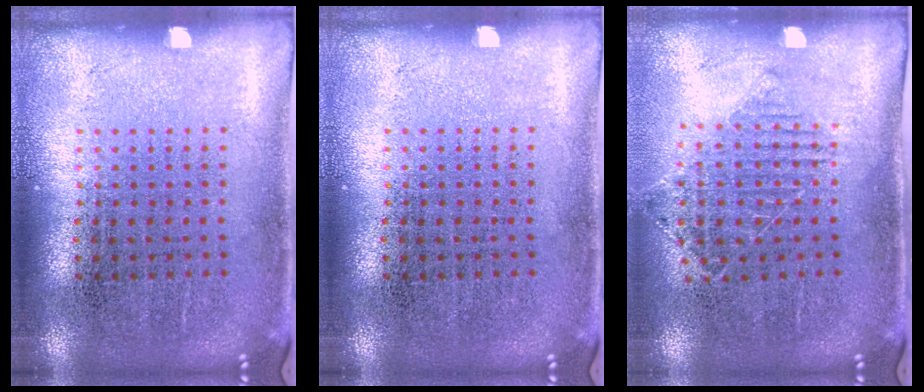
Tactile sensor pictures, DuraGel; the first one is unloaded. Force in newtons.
{"total": 0.0}
{"total": 1.1, "press": 1.0, "slide": 0.5}